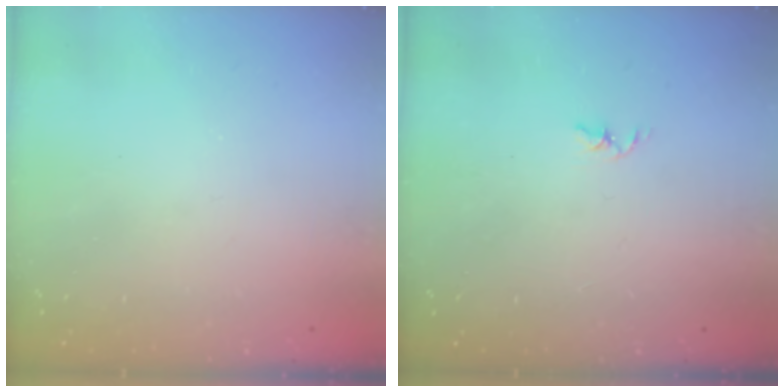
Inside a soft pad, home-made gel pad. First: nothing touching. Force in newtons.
{"total": 1.8, "press": 1.7, "slide": 0.3}